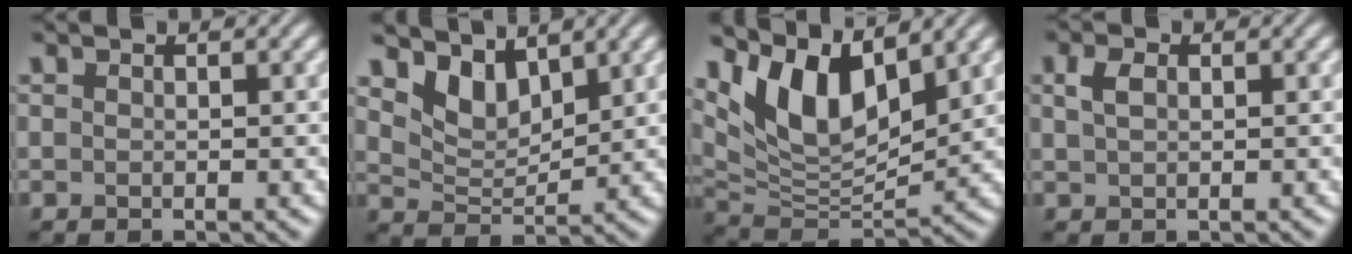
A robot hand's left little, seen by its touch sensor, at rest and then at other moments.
{"total": 3.8, "force": [3.0, 1.7, 1.7], "torque": [-0.045, -0.009, 0.054]}
{"total": 8.9, "force": [4.8, 3.8, 6.4], "torque": [-0.125, -0.005, 0.092]}
{"total": 1.8, "force": [0.7, 1.1, 1.2], "torque": [-0.030, 0.004, 0.012]}